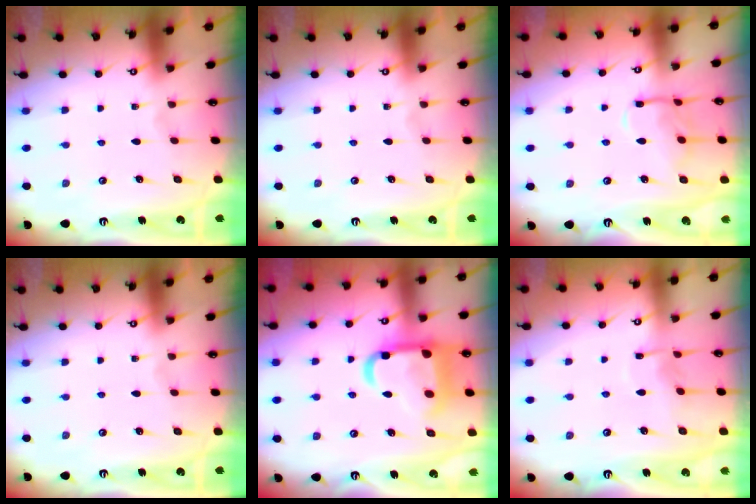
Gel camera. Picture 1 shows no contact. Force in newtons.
{"total": 0.0}
{"total": 9.3, "press": 9.3, "slide": 0.5}
{"total": 0.0}
{"total": 17.3, "press": 17.2, "slide": 1.9}
{"total": 4.7, "press": 4.7, "slide": 0.3}